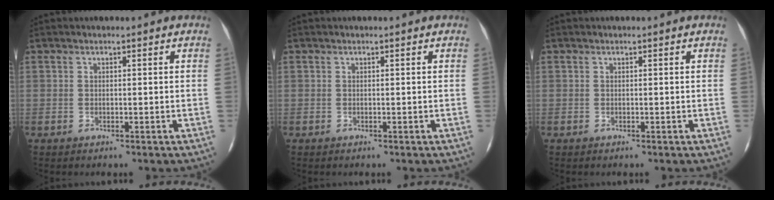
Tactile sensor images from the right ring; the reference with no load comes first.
{"total": 0.0}
{"total": 0.0}